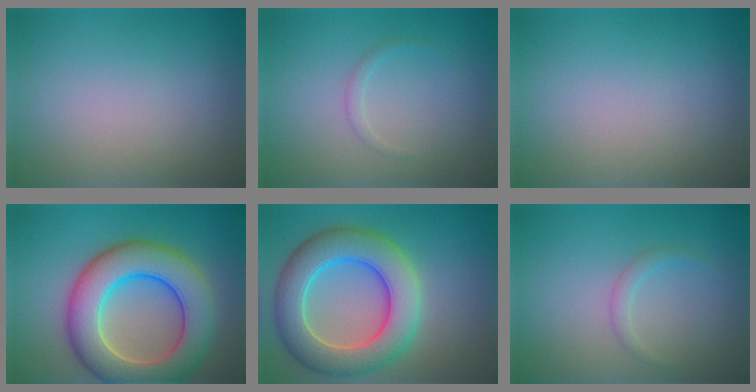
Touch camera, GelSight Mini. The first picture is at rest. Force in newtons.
{"total": 0.8, "press": 0.8, "slide": 0.1}
{"total": 0.0}
{"total": 10.0, "press": 10.0, "slide": 0.5}
{"total": 8.7, "press": 8.7, "slide": 0.3}
{"total": 1.1, "press": 1.1, "slide": 0.1}